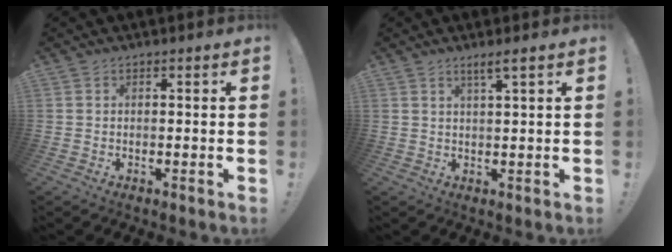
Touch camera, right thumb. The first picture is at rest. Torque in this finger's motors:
{"motor_torque": [0.00, 0.00, 0.05, 0.04, 0.00]}